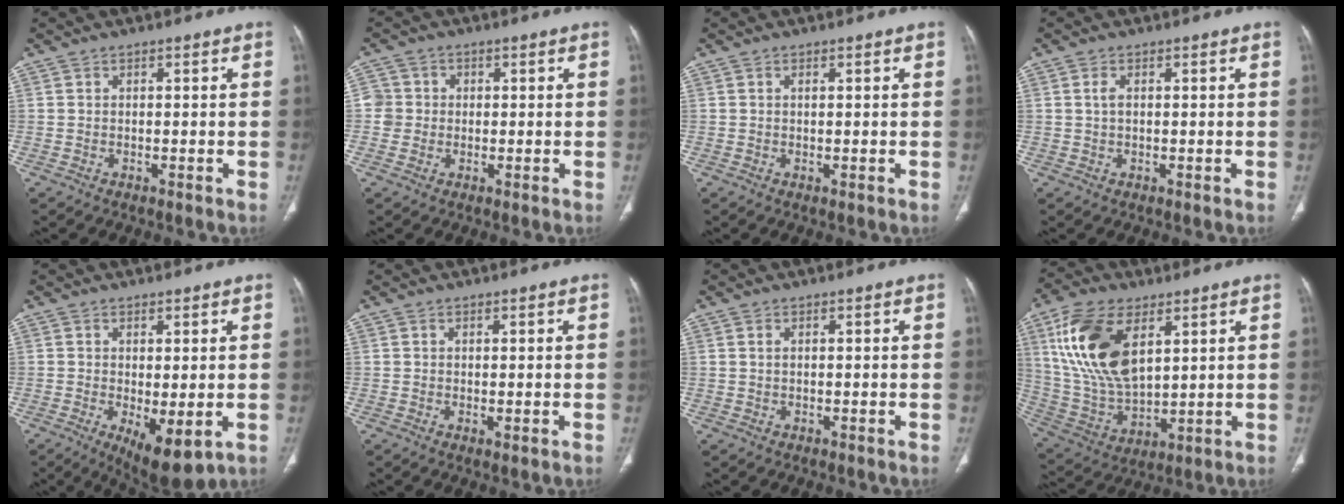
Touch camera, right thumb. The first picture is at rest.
{"total": 3.8, "force": [0.0, 3.8, 0.3], "torque": [0.022, 0.009, -0.003]}
{"total": 0.7, "force": [0.2, 0.2, 0.7], "torque": [-0.017, -0.003, 0.005]}
{"total": 1.6, "force": [0.3, 0.9, 1.3], "torque": [-0.028, 0.003, 0.009]}
{"total": 8.3, "force": [-2.2, 3.1, 7.4], "torque": [-0.113, -0.019, -0.021]}
{"total": 0.9, "force": [-0.1, 0.3, 0.9], "torque": [-0.020, -0.007, 0.002]}
{"total": 0.6, "force": [0.3, 0.3, 0.4], "torque": [-0.013, 0.004, 0.006]}
{"total": 18.8, "force": [7.1, 9.9, 14.3], "torque": [-0.272, -0.022, 0.145]}